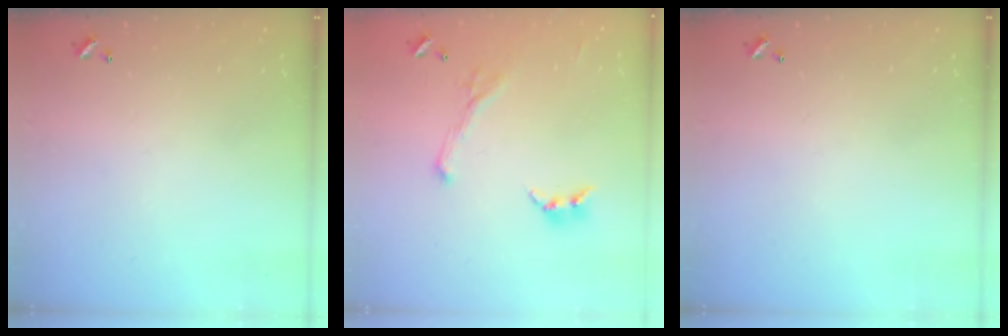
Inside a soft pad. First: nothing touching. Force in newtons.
{"total": 1.1, "press": 0.6, "slide": 0.9}
{"total": 0.0}